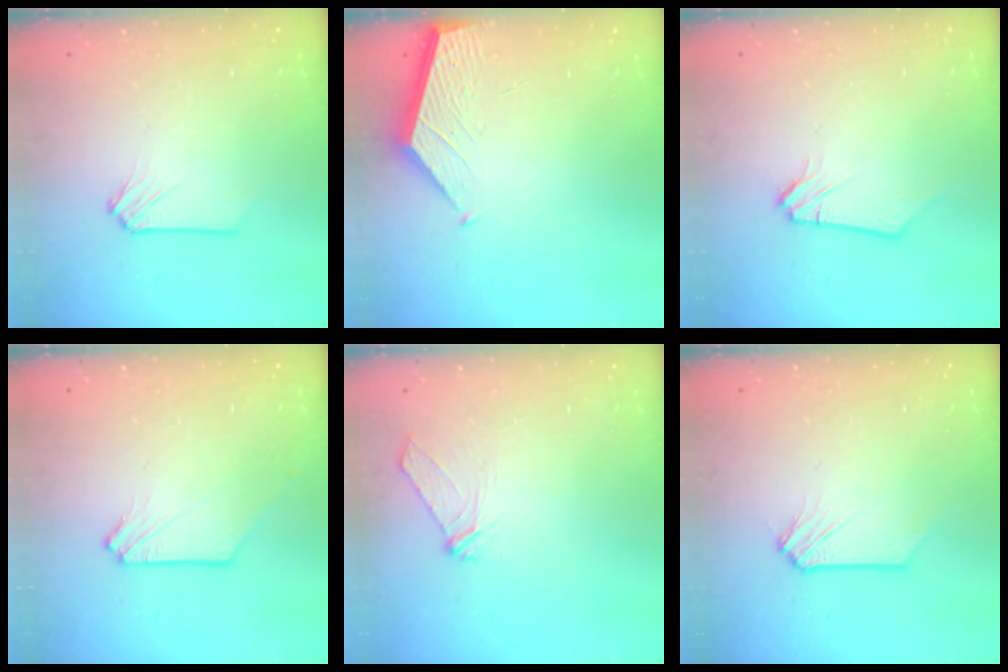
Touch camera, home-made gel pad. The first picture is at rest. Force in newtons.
{"total": 2.6, "press": 2.6, "slide": 0.4}
{"total": 0.0}
{"total": 1.0, "press": 1.0, "slide": 0.2}
{"total": 5.9, "press": 5.8, "slide": 1.0}
{"total": 0.0}